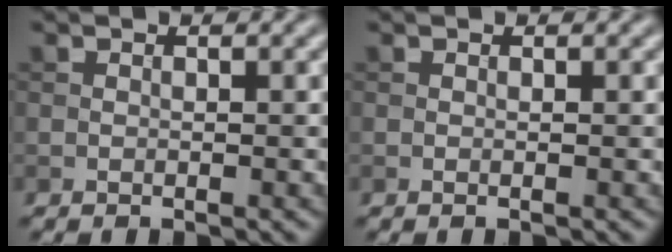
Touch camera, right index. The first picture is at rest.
{"total": 0.0}